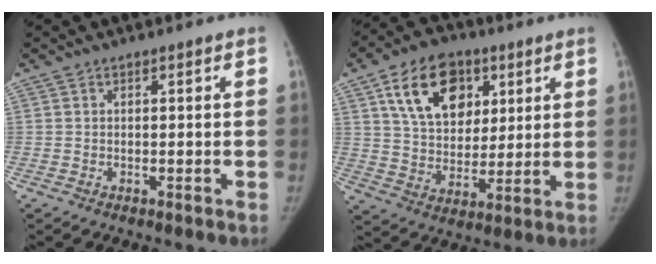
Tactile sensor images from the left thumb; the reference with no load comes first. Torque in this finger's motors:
{"motor_torque": [0.29, 0.35, 1.45, -0.74, 0.10]}